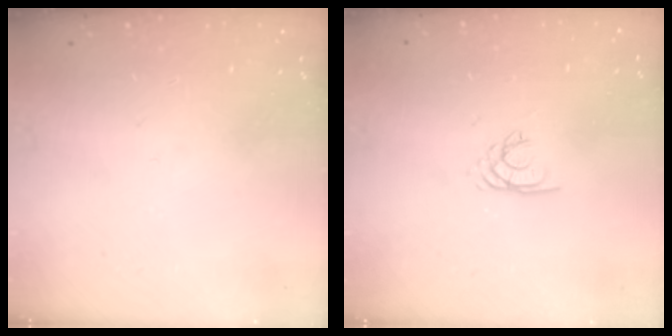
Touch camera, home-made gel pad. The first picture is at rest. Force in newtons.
{"total": 1.8, "press": 1.8, "slide": 0.2}